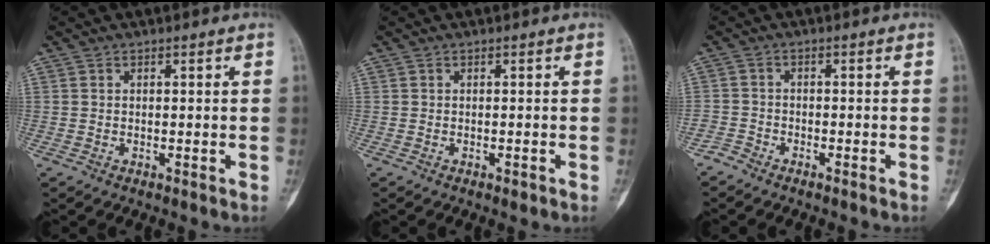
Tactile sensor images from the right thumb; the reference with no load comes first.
{"total": 0.8, "force": [-0.5, 0.2, 0.6], "torque": [-0.004, 0.001, -0.007]}
{"total": 2.2, "force": [-2.2, 0.5, -0.1], "torque": [0.007, 0.003, -0.050]}